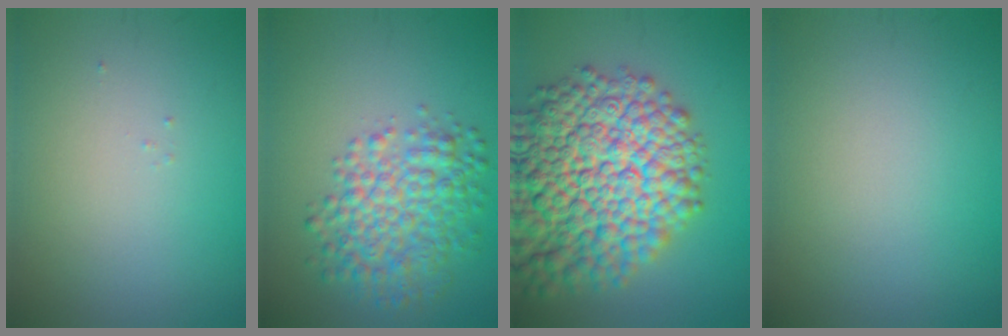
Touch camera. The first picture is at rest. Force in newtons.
{"total": 5.8, "press": 5.8, "slide": 0.1}
{"total": 15.8, "press": 15.8, "slide": 0.7}
{"total": 0.0}